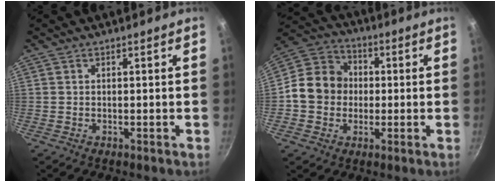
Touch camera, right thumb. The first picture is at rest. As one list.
[{"total": 11.9, "force": [-0.4, 10.4, 5.6], "torque": [-0.067, 0.026, -0.029]}]